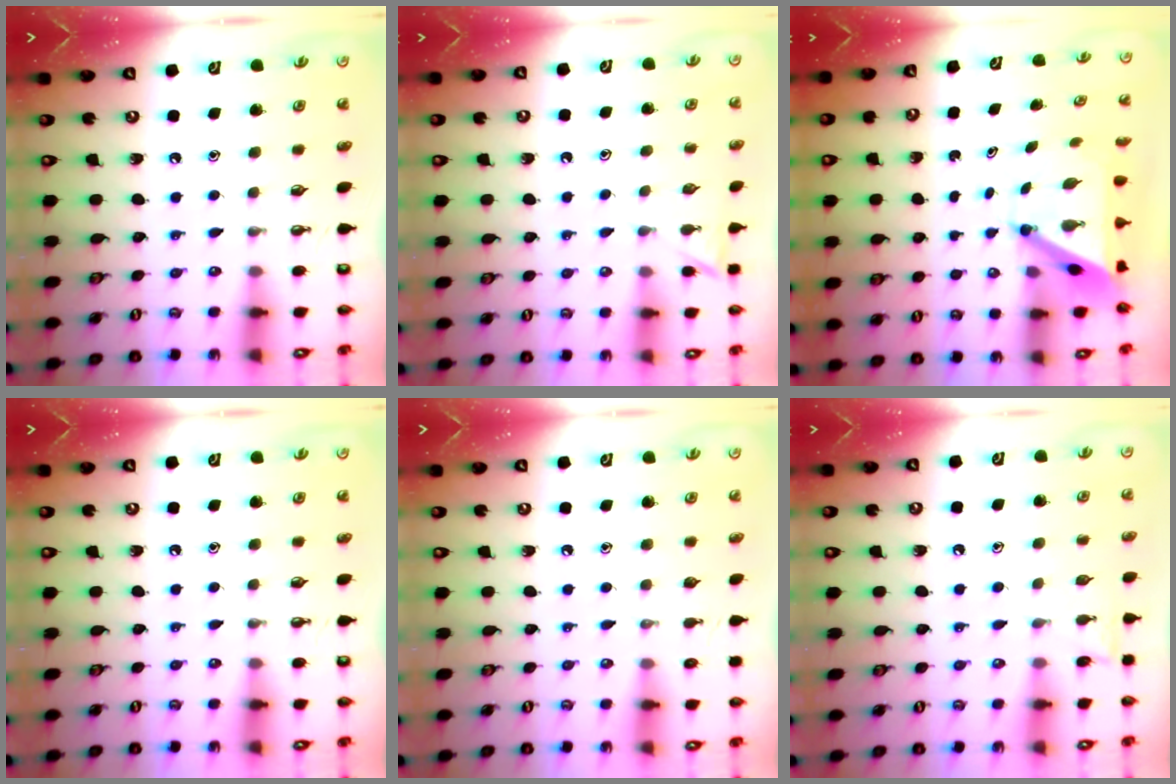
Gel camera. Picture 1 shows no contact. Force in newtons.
{"total": 3.8, "press": 3.8, "slide": 0.5}
{"total": 5.6, "press": 5.6, "slide": 0.5}
{"total": 0.0}
{"total": 0.0}
{"total": 6.3, "press": 6.3, "slide": 0.6}